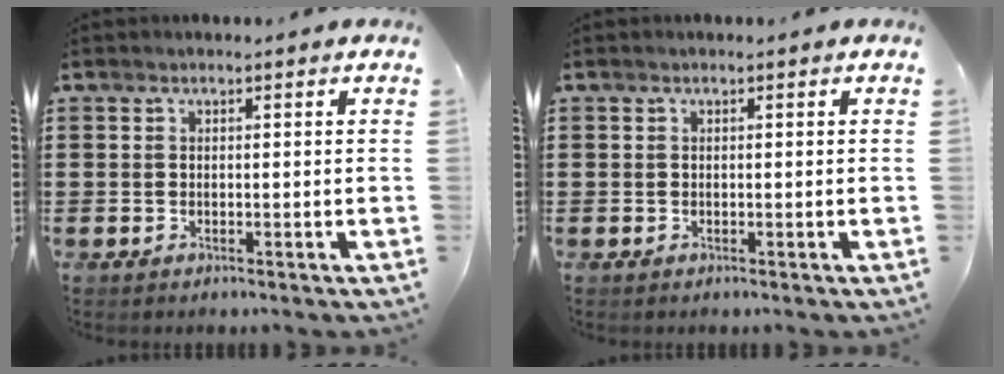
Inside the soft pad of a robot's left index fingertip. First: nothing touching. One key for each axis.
{"total": 0.0}